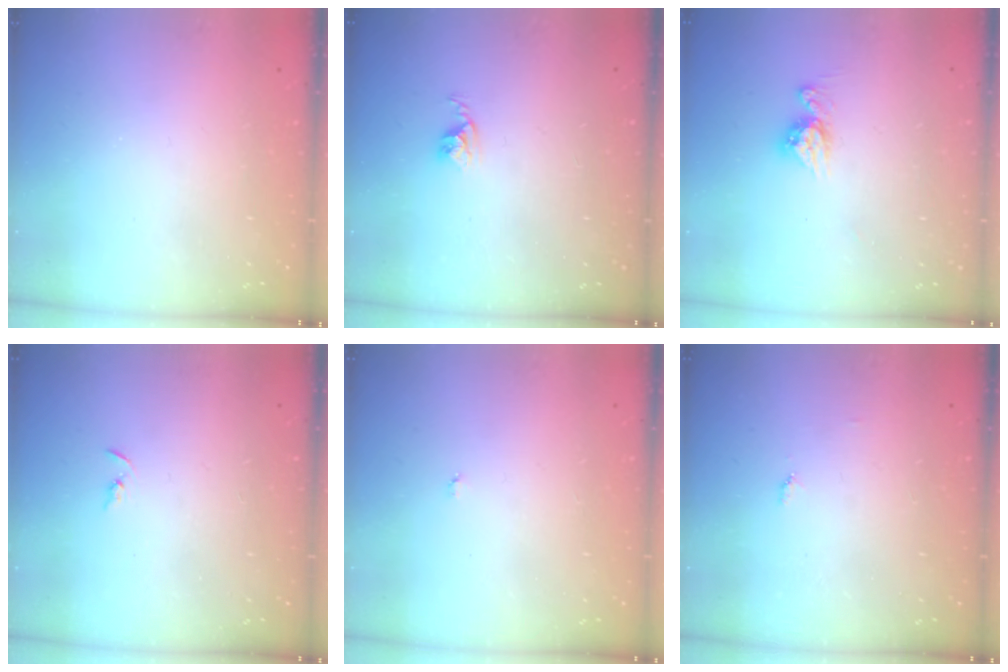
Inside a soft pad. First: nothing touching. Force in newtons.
{"total": 2.5, "press": 2.5, "slide": 0.4}
{"total": 8.5, "press": 8.4, "slide": 0.8}
{"total": 2.4, "press": 2.3, "slide": 0.2}
{"total": 2.9, "press": 2.9, "slide": 0.3}
{"total": 4.5, "press": 4.5, "slide": 0.6}